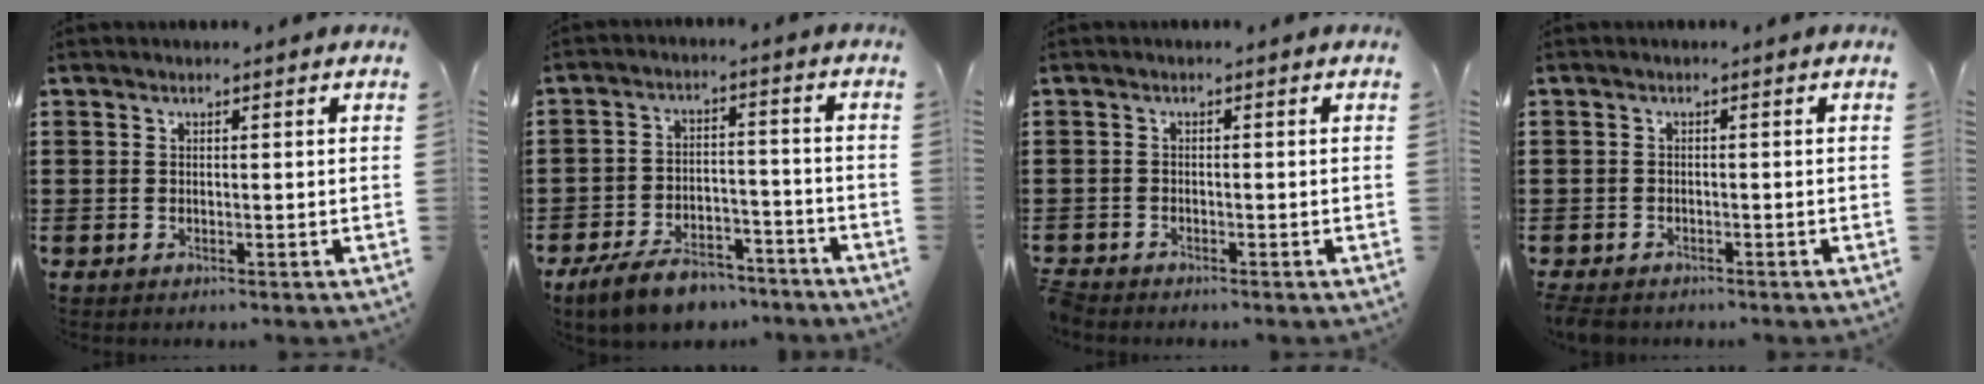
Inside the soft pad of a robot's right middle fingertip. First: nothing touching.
{"total": 7.8, "force": [-6.7, 2.3, 3.2], "torque": [-0.061, 0.015, -0.128]}
{"total": 1.2, "force": [-1.2, 0.1, 0.1], "torque": [-0.005, -0.001, -0.025]}
{"total": 1.4, "force": [-1.3, 0.5, 0.1], "torque": [-0.013, -0.003, -0.032]}